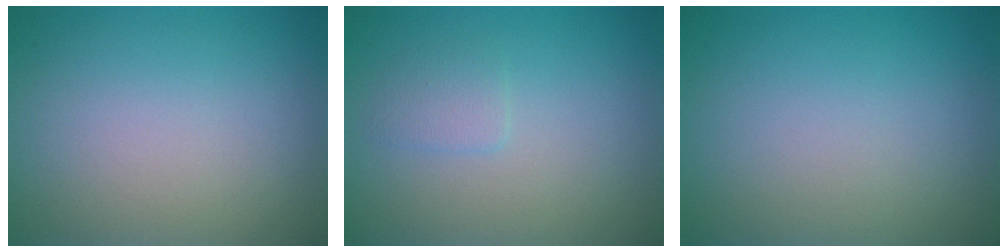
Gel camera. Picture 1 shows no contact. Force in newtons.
{"total": 1.2, "press": 1.2, "slide": 0.1}
{"total": 0.0}